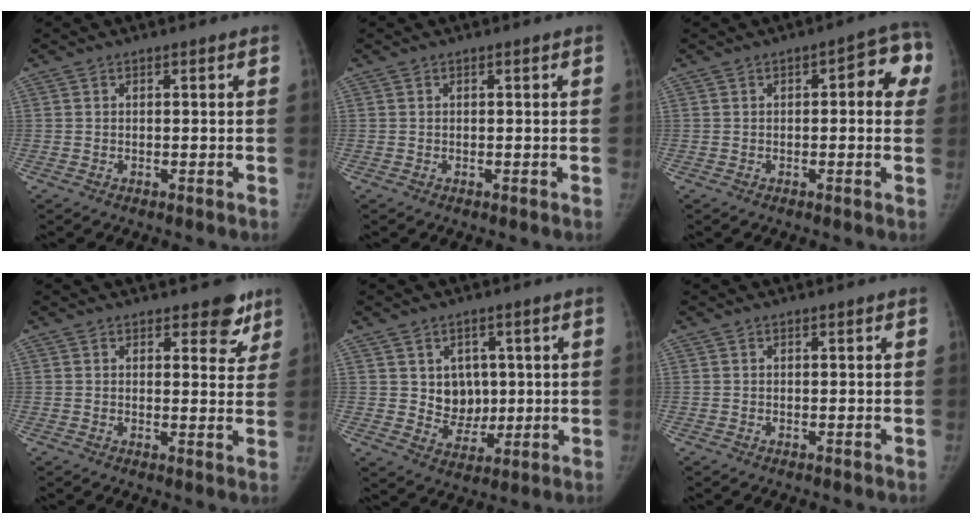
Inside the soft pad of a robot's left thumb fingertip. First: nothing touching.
{"total": 0.0}
{"total": 7.2, "force": [1.5, 3.2, 6.3], "torque": [-0.039, 0.017, 0.006]}
{"total": 4.7, "force": [3.2, 2.3, 2.6], "torque": [0.001, -0.016, 0.036]}
{"total": 7.0, "force": [1.3, 6.0, 3.4], "torque": [-0.013, -0.011, 0.031]}
{"total": 0.0}